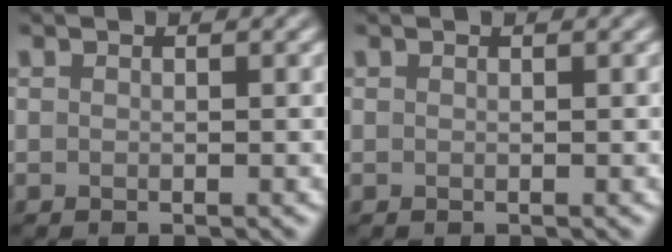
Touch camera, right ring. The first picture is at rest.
{"total": 0.0}